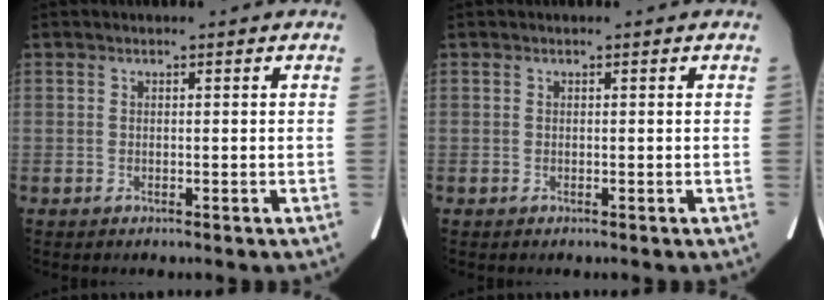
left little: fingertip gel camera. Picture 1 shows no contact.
{"total": 0.0}